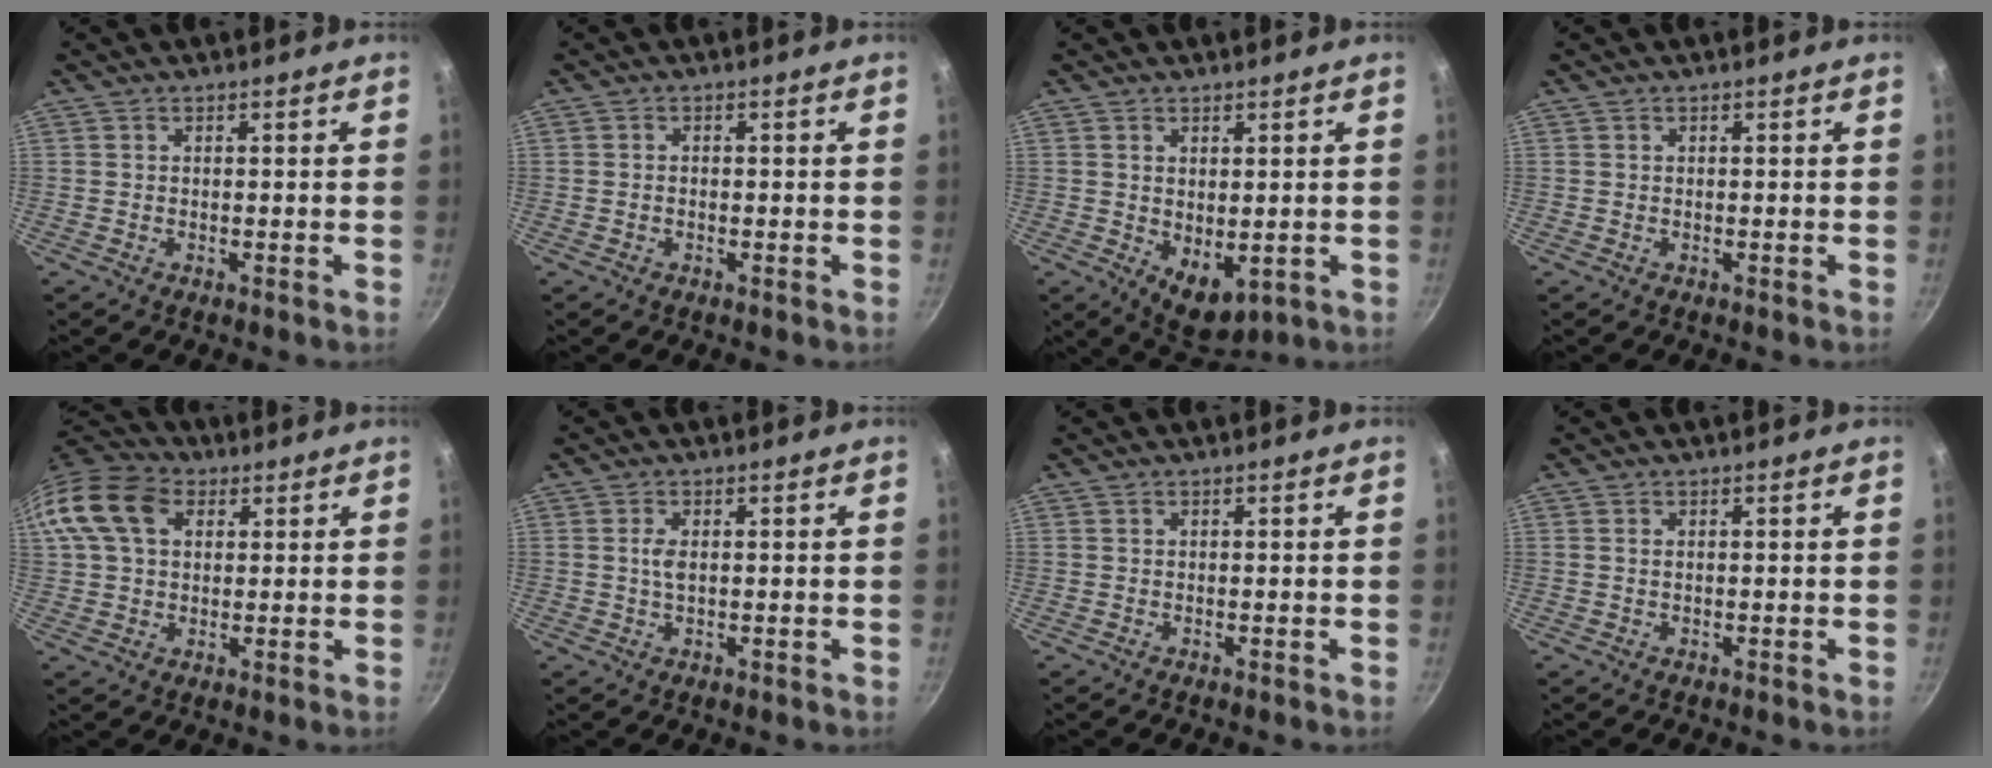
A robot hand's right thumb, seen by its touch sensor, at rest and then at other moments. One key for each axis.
{"total": 0.7, "fx": -0.2, "fy": 0.5, "fz": 0.5, "tx": -0.010, "ty": 0.005, "tz": -0.006}
{"total": 6.4, "fx": 0.1, "fy": 3.8, "fz": 5.2, "tx": -0.060, "ty": -0.016, "tz": 0.016}
{"total": 0.0}
{"total": 14.4, "fx": 4.4, "fy": 10.2, "fz": 9.1, "tx": -0.170, "ty": 0.023, "tz": 0.067}
{"total": 2.2, "fx": 0.3, "fy": 1.1, "fz": 1.9, "tx": -0.036, "ty": 0.001, "tz": 0.005}
{"total": 0.0}
{"total": 0.6, "fx": 0.1, "fy": 0.4, "fz": 0.5, "tx": -0.008, "ty": 0.001, "tz": 0.002}